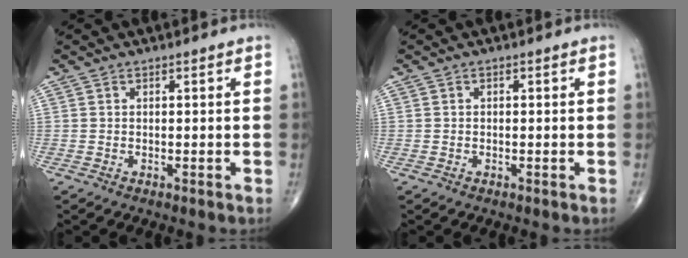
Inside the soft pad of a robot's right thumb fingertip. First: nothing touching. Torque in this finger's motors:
{"motor_torque": [-0.09, -0.20, 0.04, 0.13, -0.08]}